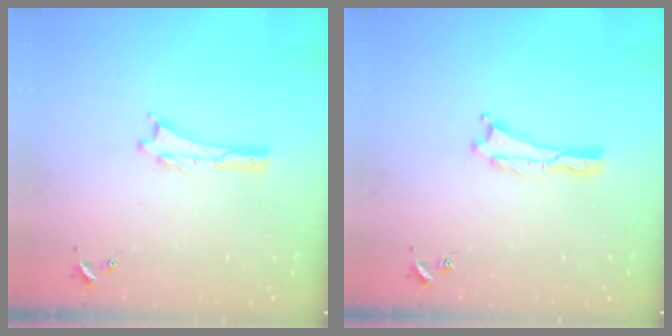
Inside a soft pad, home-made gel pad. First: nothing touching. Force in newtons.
{"total": 0.0}